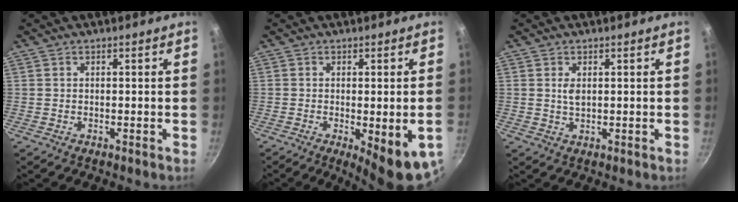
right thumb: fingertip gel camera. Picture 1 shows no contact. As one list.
[{"total": 10.4, "force": [-3.5, 2.7, 9.4], "torque": [-0.112, -0.010, -0.039]}, {"total": 2.1, "force": [0.5, 1.2, 1.6], "torque": [-0.027, -0.002, 0.009]}]